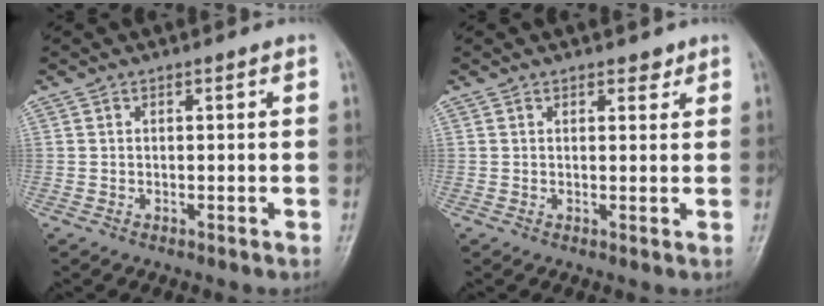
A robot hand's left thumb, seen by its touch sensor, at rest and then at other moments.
{"total": 2.0, "force": [1.4, 1.2, 0.9], "torque": [0.003, -0.006, 0.015]}